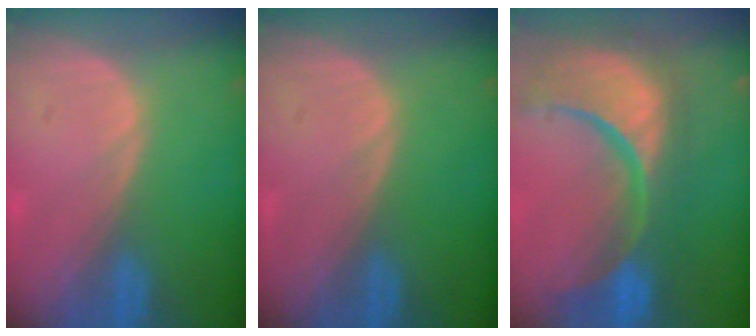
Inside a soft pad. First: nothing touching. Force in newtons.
{"total": 0.0}
{"total": 15.5, "press": 12.2, "slide": 9.6}